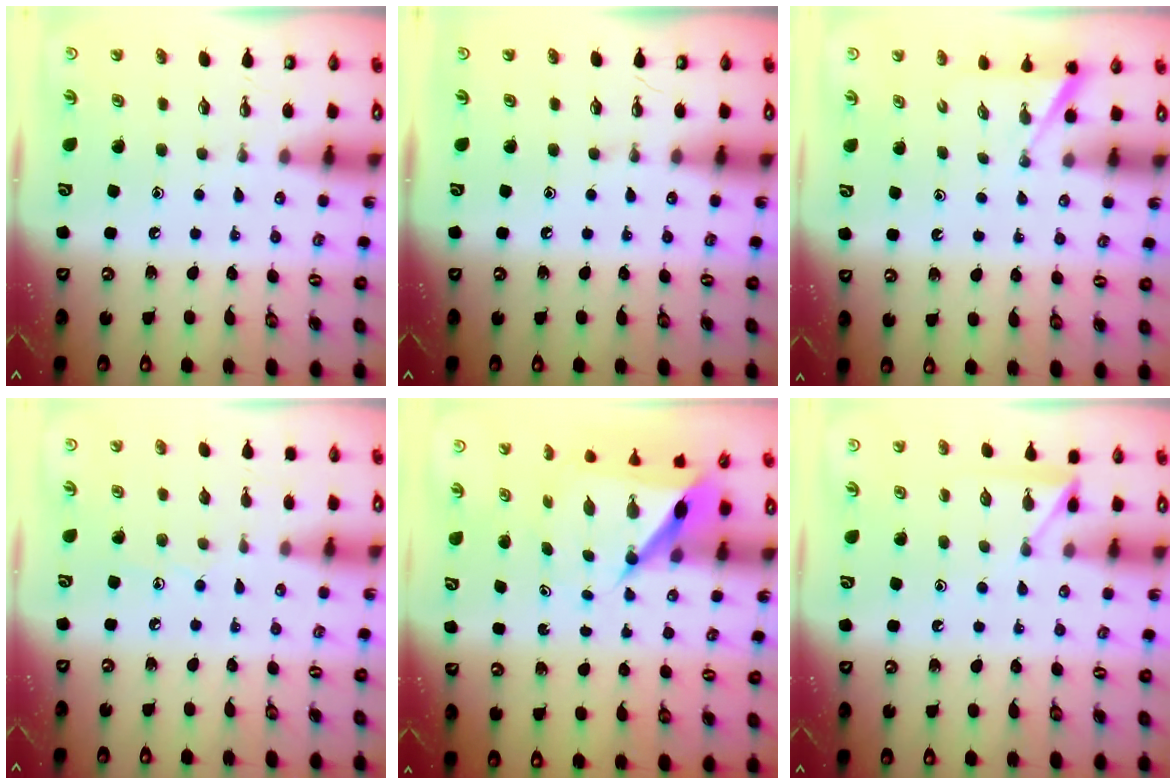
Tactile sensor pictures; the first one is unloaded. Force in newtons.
{"total": 0.0}
{"total": 1.2, "press": 1.2, "slide": 0.1}
{"total": 4.8, "press": 4.8, "slide": 0.6}
{"total": 7.1, "press": 7.1, "slide": 0.6}
{"total": 5.2, "press": 5.2, "slide": 0.6}